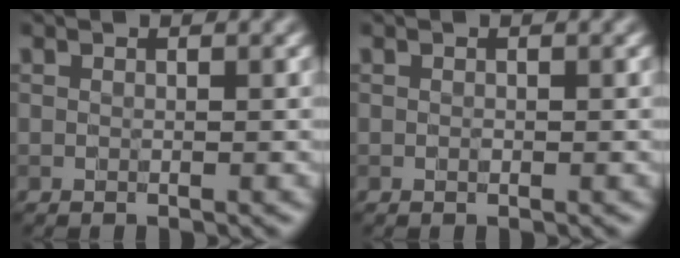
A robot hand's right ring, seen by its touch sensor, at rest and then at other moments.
{"total": 0.0}